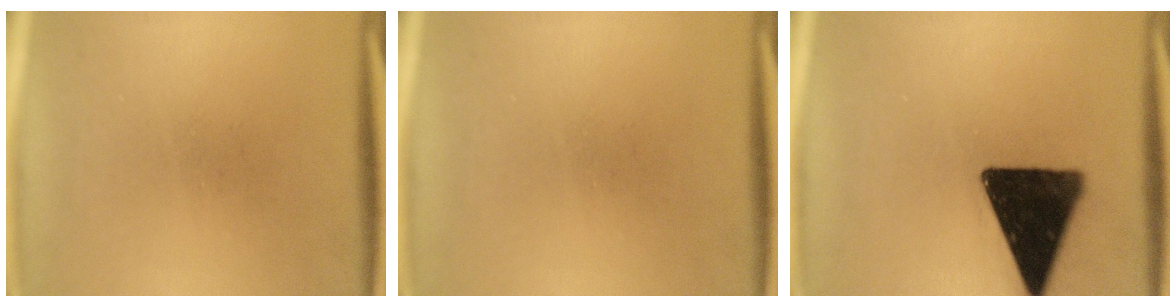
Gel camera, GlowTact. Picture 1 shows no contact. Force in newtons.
{"total": 0.0}
{"total": 17.4}